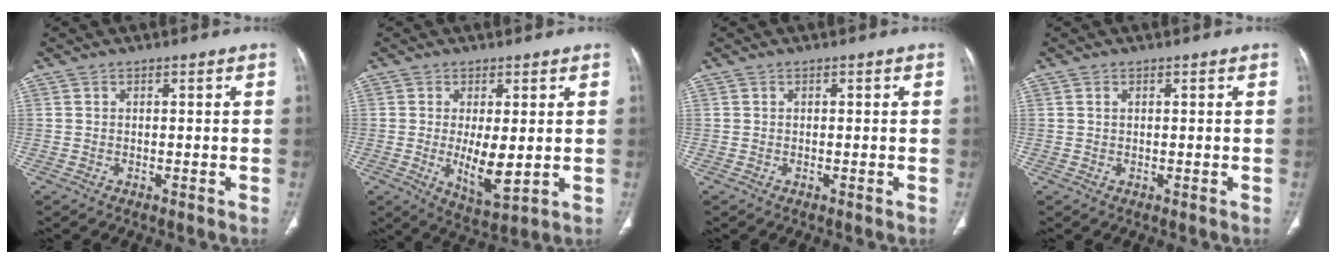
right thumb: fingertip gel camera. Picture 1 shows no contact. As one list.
[{"total": 7.8, "force": [-0.3, 3.0, 7.2], "torque": [-0.116, -0.022, 0.006]}, {"total": 0.0}, {"total": 0.6, "force": [0.2, 0.4, 0.4], "torque": [-0.009, 0.001, 0.005]}]